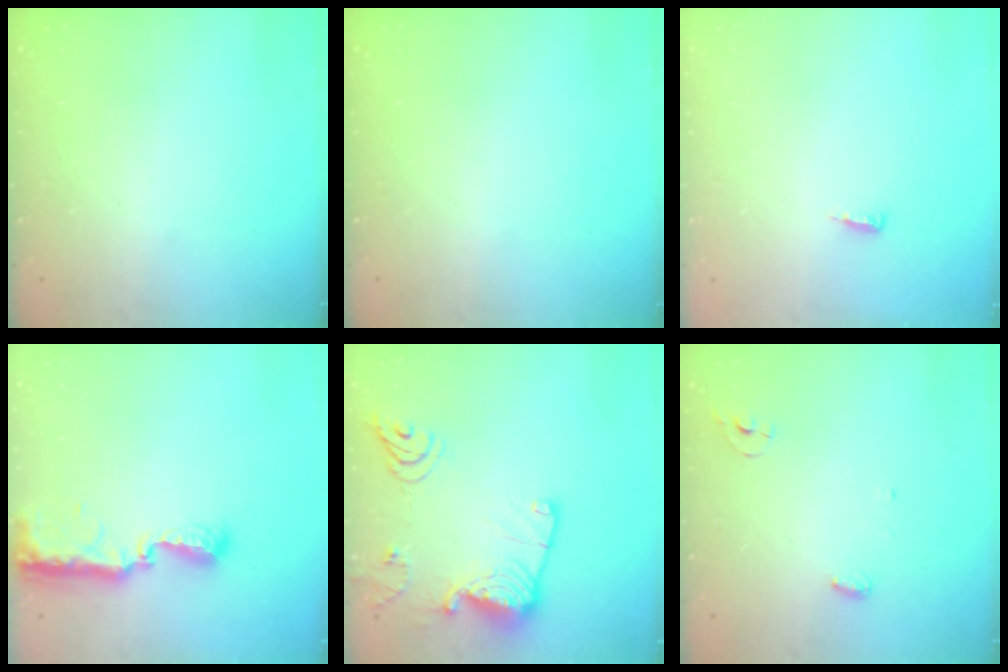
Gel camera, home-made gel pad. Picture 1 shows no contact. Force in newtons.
{"total": 0.0}
{"total": 4.9, "press": 4.9, "slide": 0.5}
{"total": 11.2, "press": 10.1, "slide": 4.8}
{"total": 16.6, "press": 16.5, "slide": 1.8}
{"total": 3.8, "press": 3.8, "slide": 0.3}